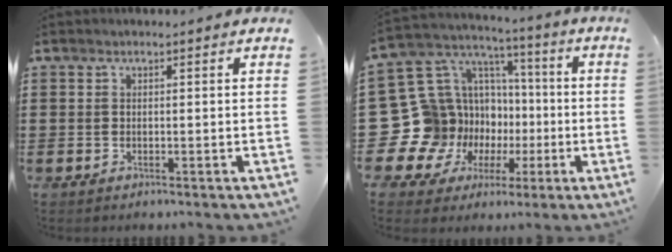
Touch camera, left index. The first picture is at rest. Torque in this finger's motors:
{"motor_torque": [1.20, 0.94, 0.40, -0.01]}